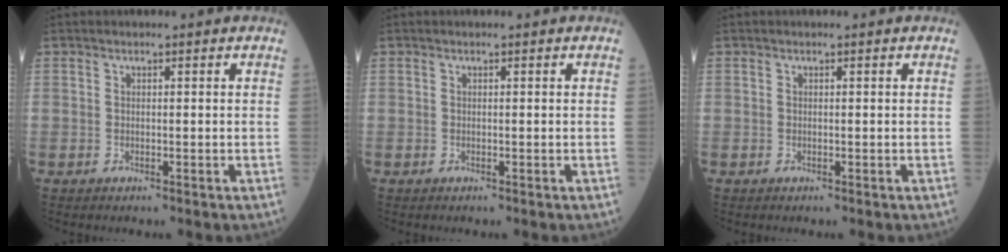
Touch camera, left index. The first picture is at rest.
{"total": 0.0}
{"total": 0.0}